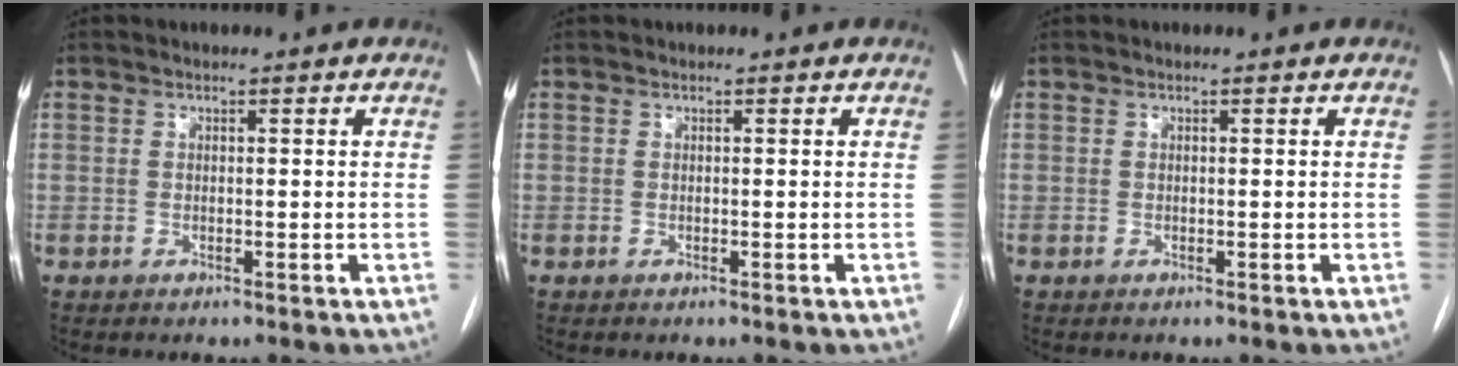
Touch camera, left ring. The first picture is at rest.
{"total": 0.0}
{"total": 0.0}